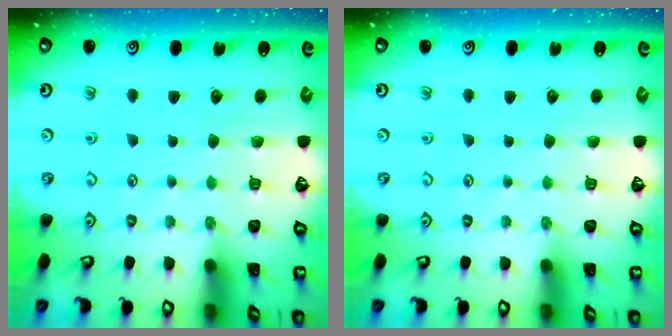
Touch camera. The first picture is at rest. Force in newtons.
{"total": 0.0}